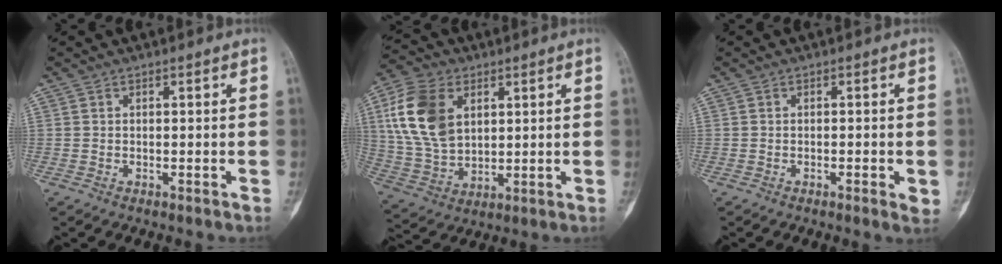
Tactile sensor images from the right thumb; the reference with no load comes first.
{"total": 15.6, "force": [4.4, 10.4, 10.6], "torque": [-0.198, -0.007, 0.091]}
{"total": 2.3, "force": [-0.6, 0.8, 2.1], "torque": [-0.024, -0.003, -0.009]}